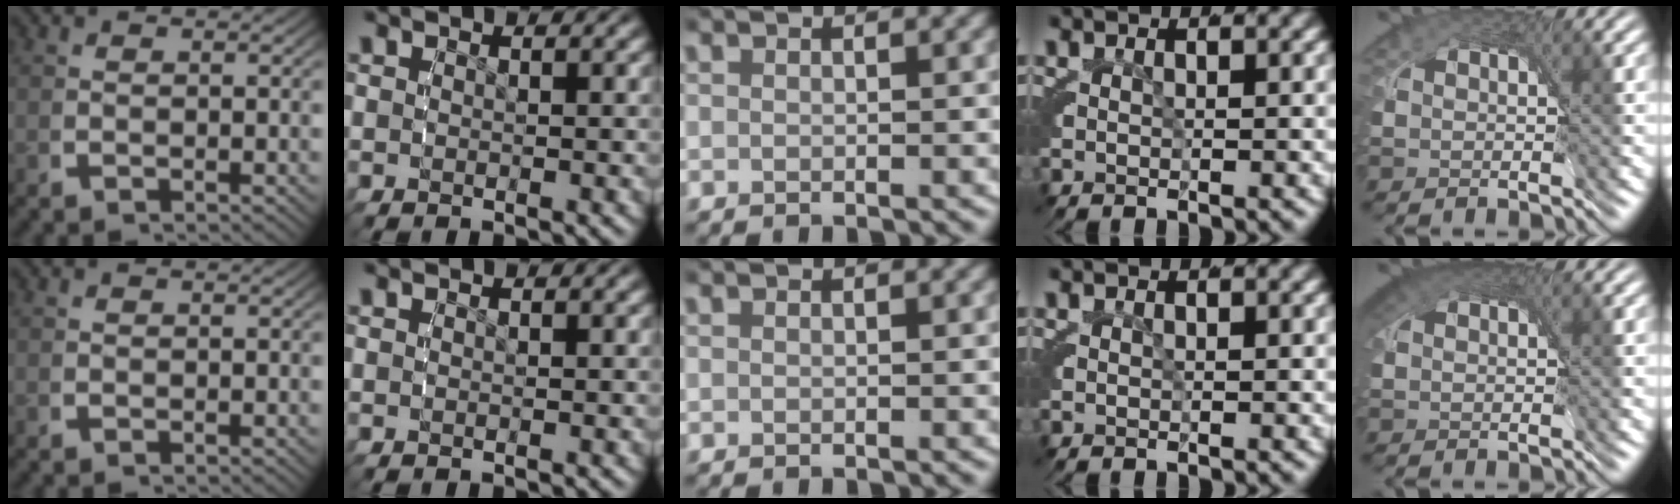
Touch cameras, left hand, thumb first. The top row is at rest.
{"little": {"total": 4.1, "force": [2.1, 2.3, 2.6], "torque": [-0.052, 0.006, 0.026]}}